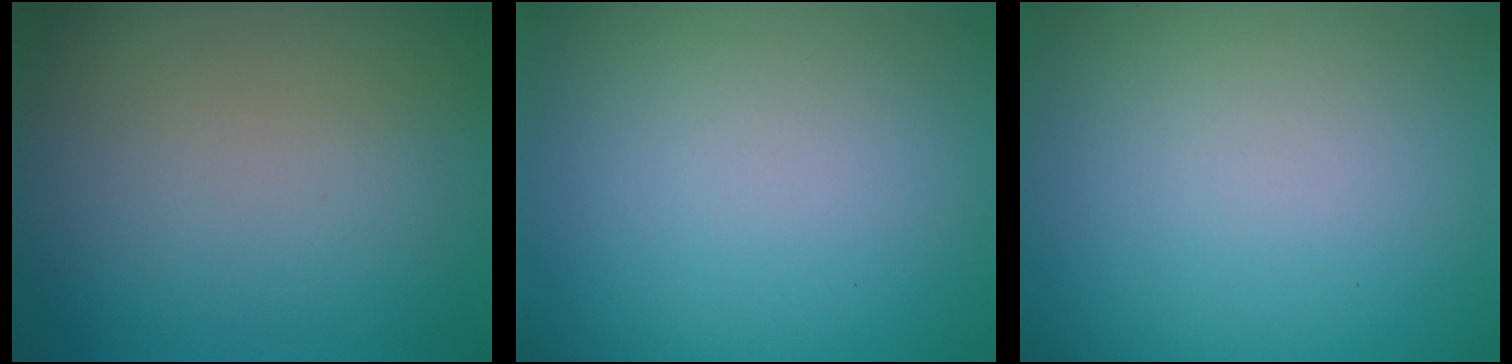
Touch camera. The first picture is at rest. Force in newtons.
{"total": 0.0}
{"total": 0.0}